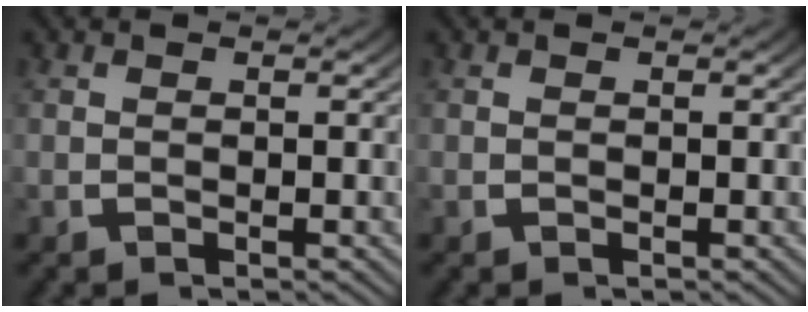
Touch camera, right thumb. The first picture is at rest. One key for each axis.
{"total": 0.0}